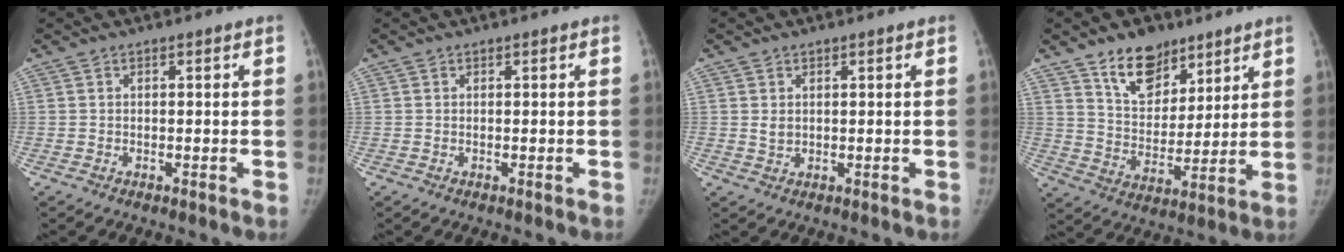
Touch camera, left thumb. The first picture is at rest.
{"total": 0.0}
{"total": 1.5, "force": [0.5, 1.2, 0.8], "torque": [-0.006, -0.006, 0.014]}
{"total": 12.1, "force": [8.2, 7.2, 5.2], "torque": [-0.048, -0.055, 0.146]}